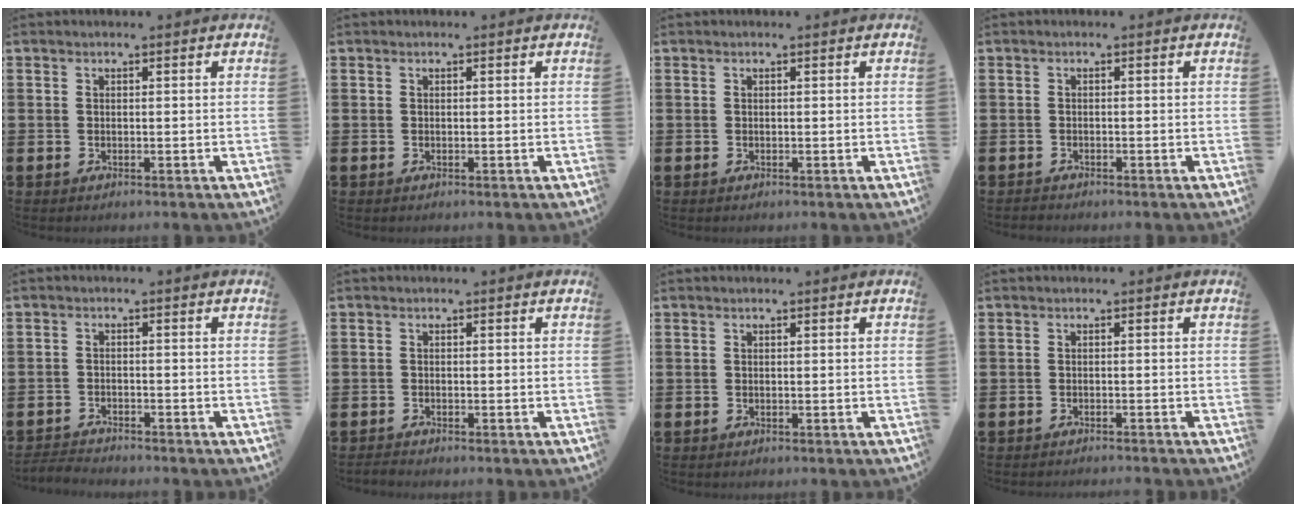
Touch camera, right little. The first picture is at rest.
{"total": 0.0}
{"total": 0.0}
{"total": 0.6, "force": [-0.5, 0.1, -0.1], "torque": [0.000, -0.001, -0.012]}
{"total": 1.9, "force": [-1.9, 0.0, 0.0], "torque": [-0.003, 0.003, -0.041]}
{"total": 0.6, "force": [-0.6, 0.0, 0.2], "torque": [-0.005, -0.002, -0.013]}
{"total": 0.0}
{"total": 0.7, "force": [-0.7, -0.2, 0.0], "torque": [0.002, 0.000, -0.015]}